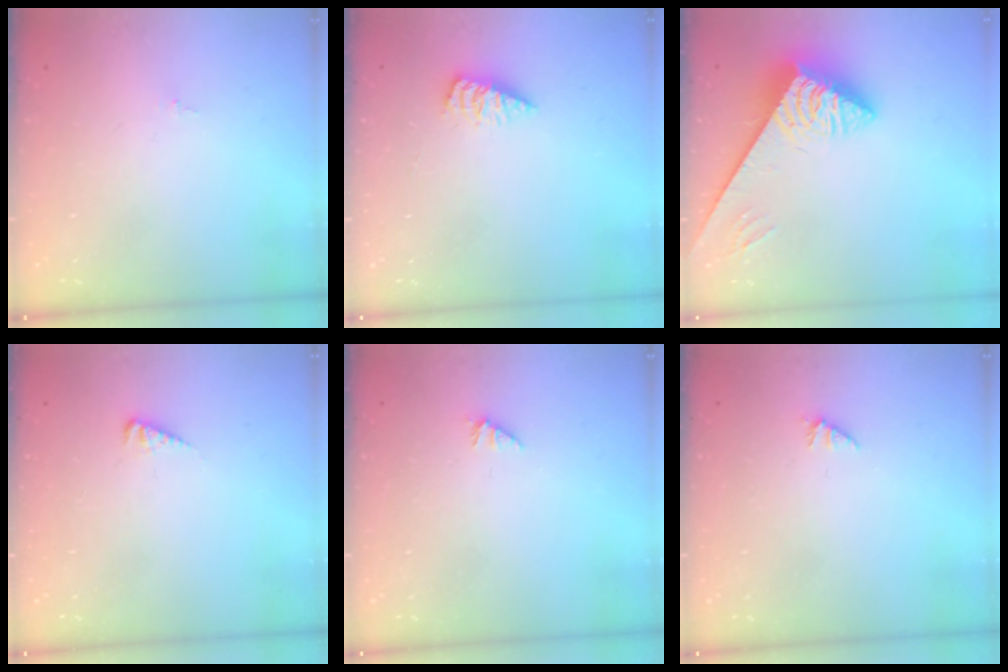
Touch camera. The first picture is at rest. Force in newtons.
{"total": 2.8, "press": 2.8, "slide": 0.4}
{"total": 4.2, "press": 4.2, "slide": 0.6}
{"total": 2.7, "press": 2.7, "slide": 0.3}
{"total": 0.0}
{"total": 0.0}